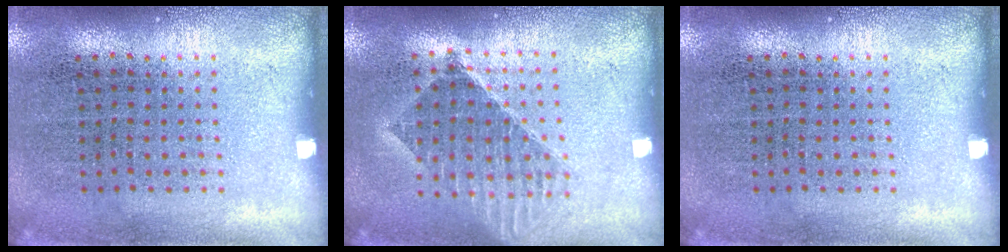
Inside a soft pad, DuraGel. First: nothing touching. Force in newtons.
{"total": 1.5, "press": 1.3, "slide": 0.8}
{"total": 0.0}